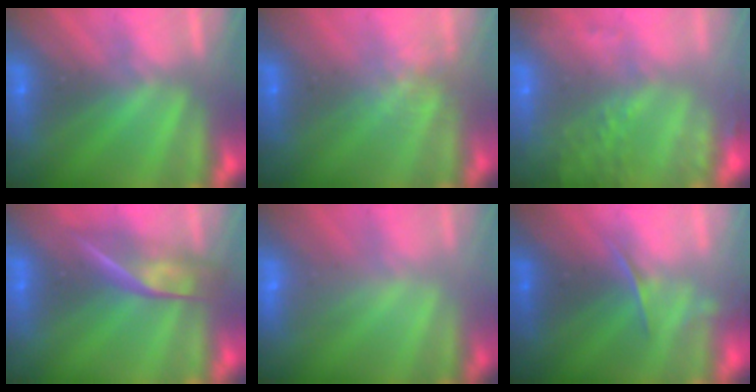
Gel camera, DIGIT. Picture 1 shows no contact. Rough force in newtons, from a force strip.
{"total": 1.2}
{"total": 9.0}
{"total": 2.4}
{"total": 2.2}
{"total": 1.9}